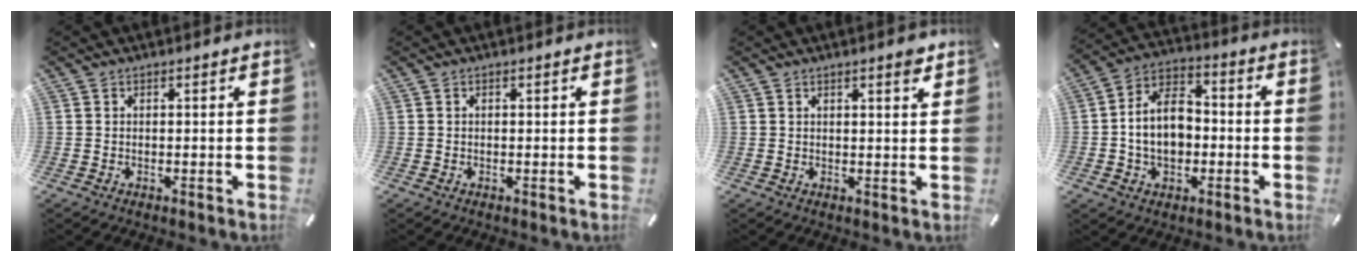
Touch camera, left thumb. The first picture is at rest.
{"total": 0.0}
{"total": 2.1, "force": [1.5, 0.4, 1.4], "torque": [-0.021, -0.002, 0.024]}
{"total": 11.4, "force": [-1.5, 8.5, 7.6], "torque": [-0.147, 0.020, -0.028]}